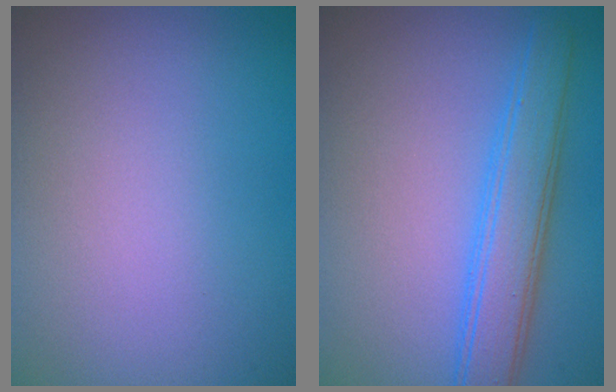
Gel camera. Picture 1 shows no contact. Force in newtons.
{"total": 4.4, "press": 4.4, "slide": 0.1}